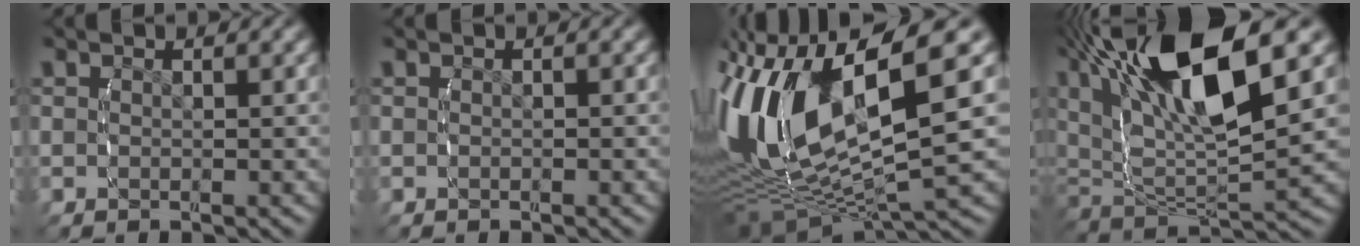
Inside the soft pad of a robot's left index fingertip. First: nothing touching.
{"total": 0.6, "force": [-0.5, 0.0, -0.2], "torque": [0.000, 0.001, -0.009]}
{"total": 17.5, "force": [0.2, 12.2, 12.5], "torque": [-0.278, -0.005, -0.005]}
{"total": 12.1, "force": [4.0, 6.9, 9.1], "torque": [-0.200, 0.014, 0.053]}